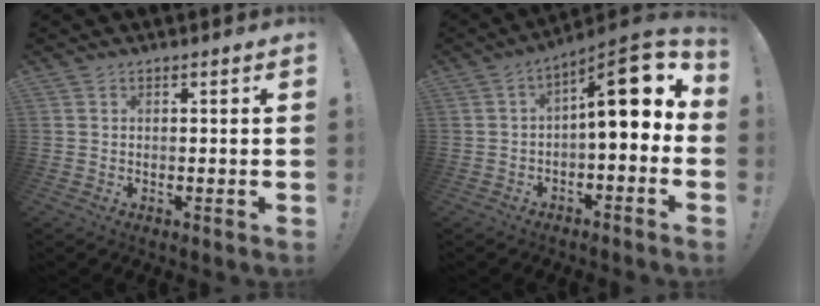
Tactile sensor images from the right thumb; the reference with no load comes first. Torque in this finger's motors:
{"motor_torque": [1.74, 2.04, 1.44, -0.11, 0.16]}